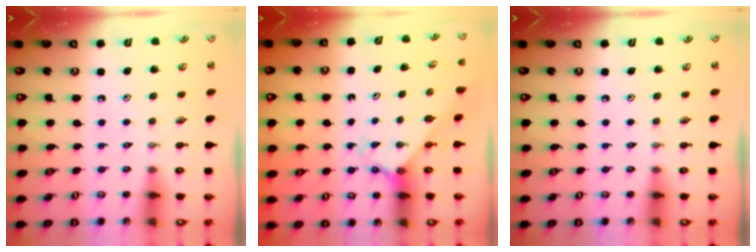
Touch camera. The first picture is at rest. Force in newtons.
{"total": 2.1, "press": 2.1, "slide": 0.2}
{"total": 0.0}